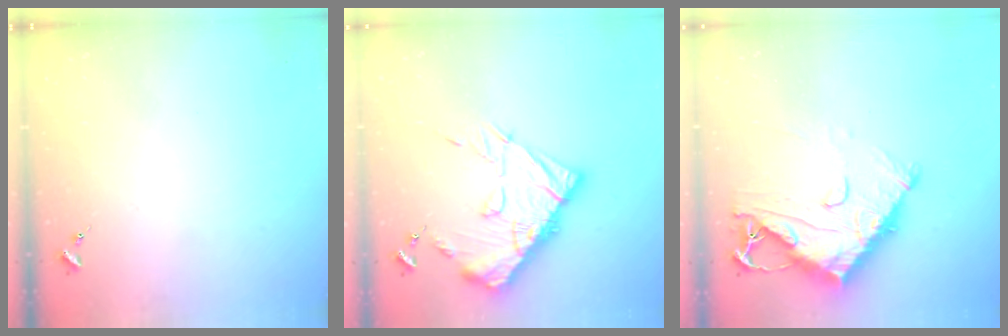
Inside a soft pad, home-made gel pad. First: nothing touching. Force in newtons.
{"total": 18.5, "press": 18.5, "slide": 1.8}
{"total": 14.7, "press": 14.6, "slide": 1.5}